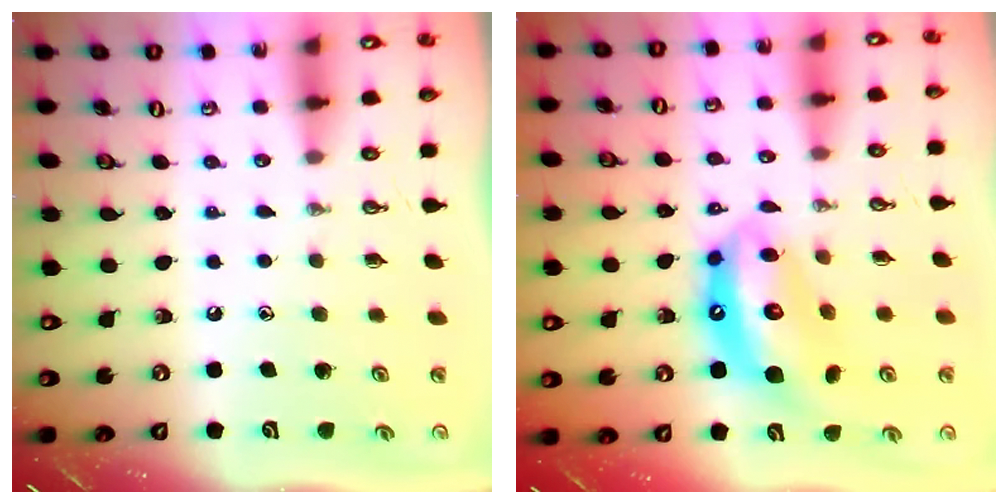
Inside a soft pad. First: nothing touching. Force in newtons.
{"total": 14.3, "press": 14.3, "slide": 1.3}